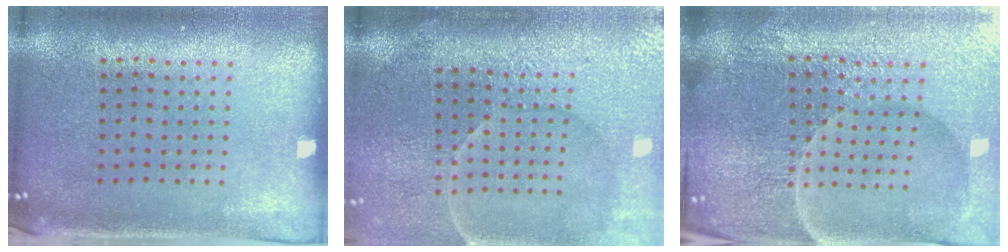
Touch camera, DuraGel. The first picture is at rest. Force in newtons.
{"total": 4.3, "press": 3.8, "slide": 2.1}
{"total": 5.6, "press": 5.3, "slide": 1.9}